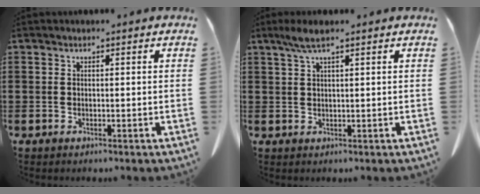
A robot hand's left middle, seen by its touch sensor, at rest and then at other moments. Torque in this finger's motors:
{"motor_torque": [0.25, -0.15, 0.07, 0.03]}